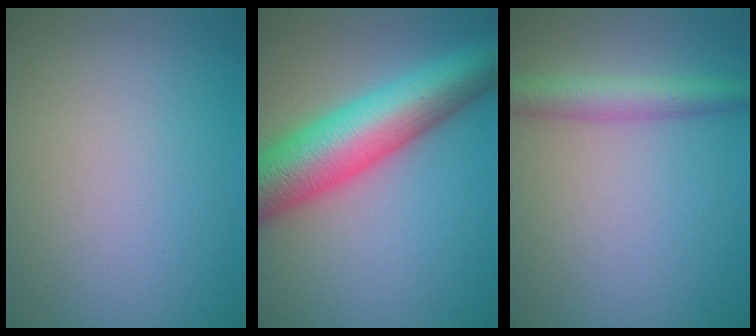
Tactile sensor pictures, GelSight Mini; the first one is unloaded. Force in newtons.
{"total": 10.6, "press": 10.6, "slide": 0.4}
{"total": 3.5, "press": 3.5, "slide": 0.1}